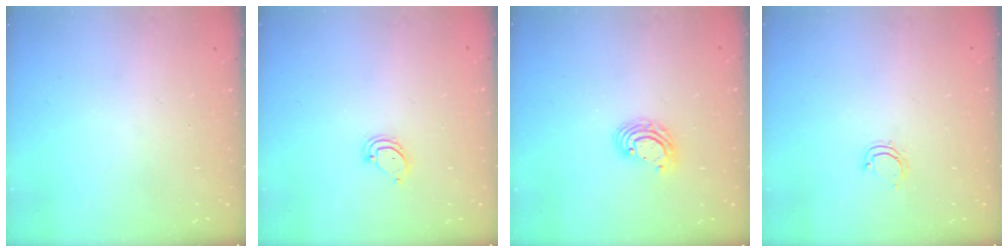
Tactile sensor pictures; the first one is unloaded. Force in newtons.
{"total": 3.4, "press": 3.4, "slide": 0.4}
{"total": 6.3, "press": 6.3, "slide": 0.8}
{"total": 3.7, "press": 3.7, "slide": 0.3}